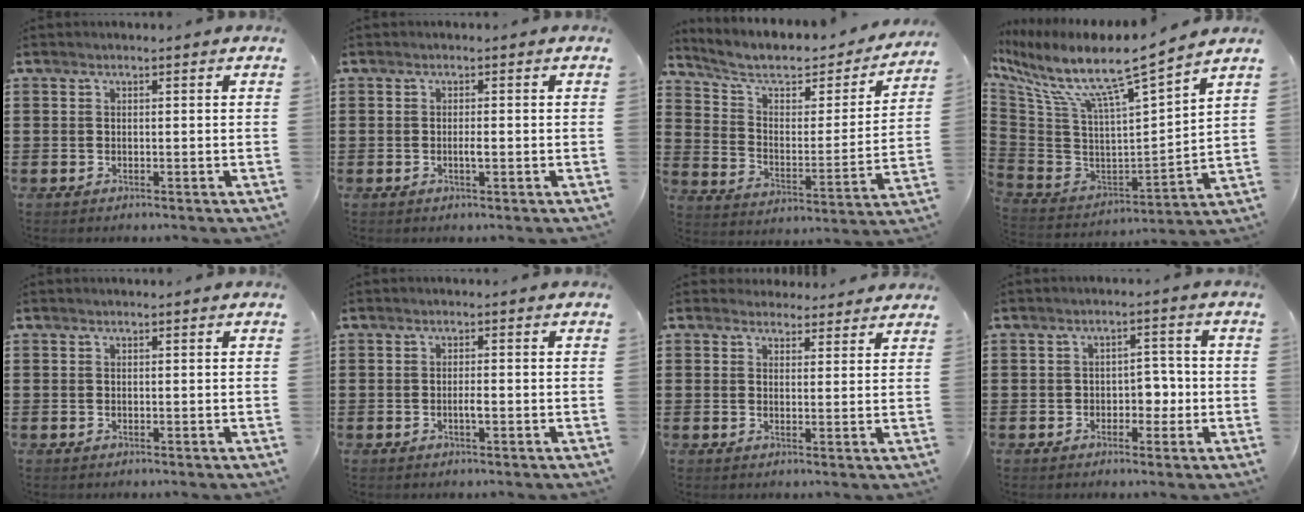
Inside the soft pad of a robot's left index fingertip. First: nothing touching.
{"total": 1.3, "force": [-0.2, 0.2, 1.2], "torque": [-0.023, -0.002, -0.004]}
{"total": 7.4, "force": [5.6, 2.9, 3.9], "torque": [-0.093, -0.031, 0.093]}
{"total": 10.4, "force": [7.5, 0.7, 7.1], "torque": [-0.163, -0.061, 0.118]}
{"total": 0.0}
{"total": 1.6, "force": [-0.4, 0.3, 1.5], "torque": [-0.028, 0.001, -0.007]}
{"total": 3.1, "force": [2.8, 1.1, 0.2], "torque": [-0.004, -0.006, 0.053]}
{"total": 3.6, "force": [-0.9, 2.5, 2.5], "torque": [-0.044, 0.002, -0.023]}